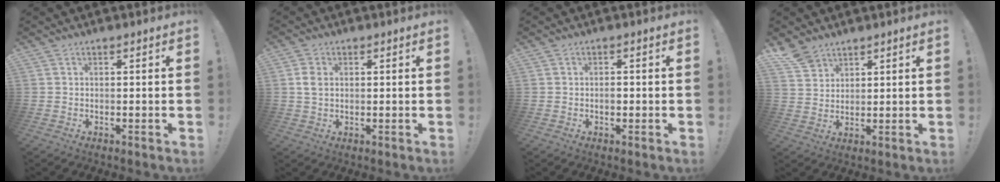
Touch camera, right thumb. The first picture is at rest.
{"total": 3.3, "force": [0.7, 2.3, 2.3], "torque": [-0.050, 0.002, 0.013]}
{"total": 1.7, "force": [-0.7, 0.9, 1.2], "torque": [-0.015, 0.002, -0.015]}
{"total": 5.8, "force": [4.8, 3.0, 1.6], "torque": [-0.028, -0.032, 0.092]}